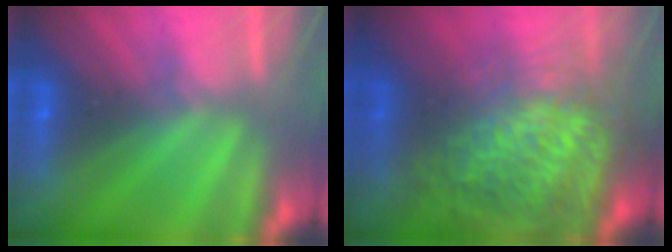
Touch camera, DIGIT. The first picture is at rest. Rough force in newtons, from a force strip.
{"total": 8.1}